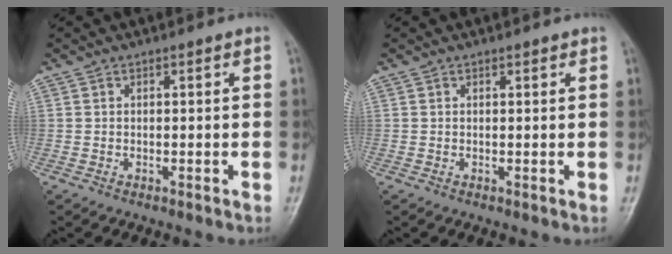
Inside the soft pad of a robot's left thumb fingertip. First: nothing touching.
{"total": 0.6, "force": [0.5, 0.2, 0.2], "torque": [-0.006, -0.005, 0.006]}